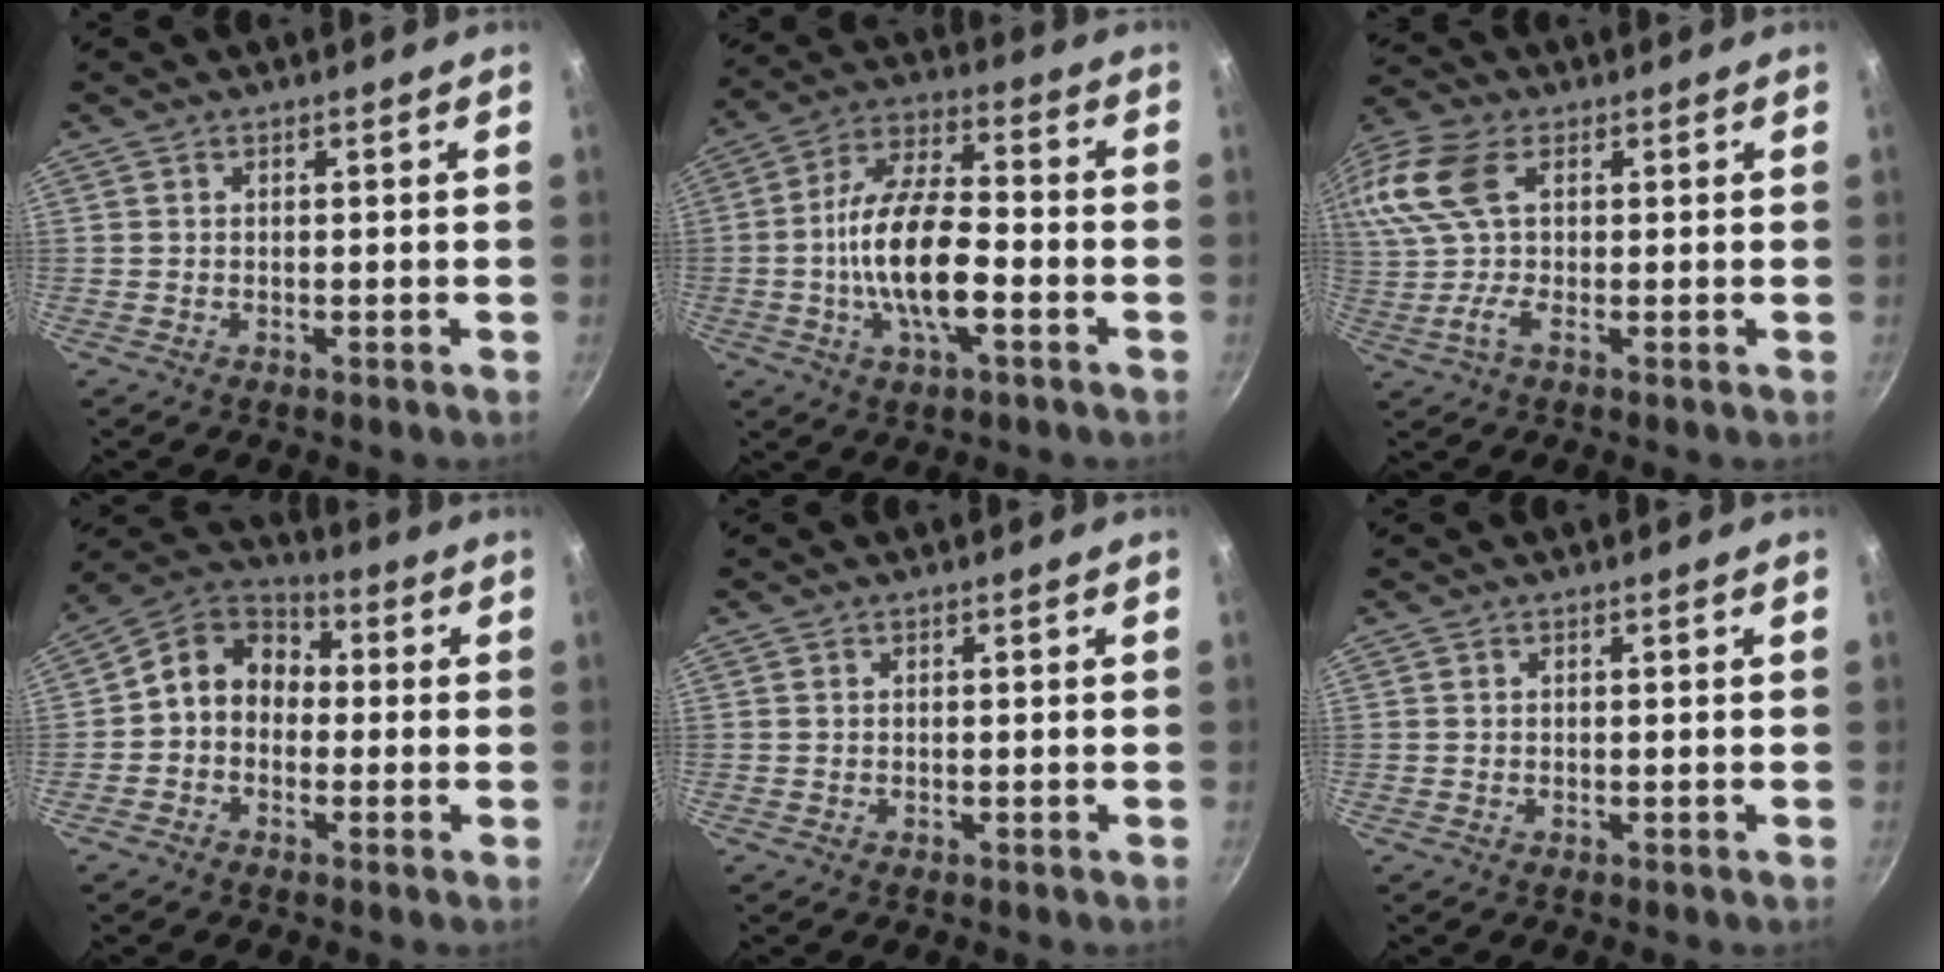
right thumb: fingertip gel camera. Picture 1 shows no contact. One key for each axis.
{"total": 14.9, "fx": -3.6, "fy": 6.2, "fz": 13.0, "tx": -0.233, "ty": 0.035, "tz": -0.076}
{"total": 14.1, "fx": 3.4, "fy": 8.0, "fz": 11.1, "tx": -0.228, "ty": 0.022, "tz": 0.049}
{"total": 9.2, "fx": -0.6, "fy": 7.6, "fz": 5.2, "tx": -0.054, "ty": 0.036, "tz": -0.036}
{"total": 0.0}
{"total": 0.0}